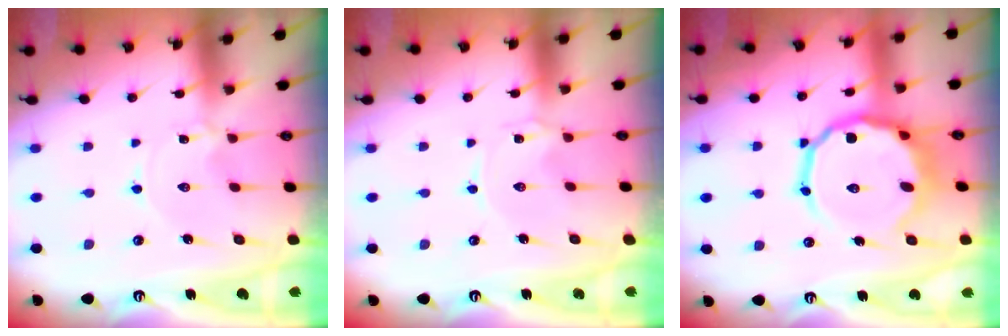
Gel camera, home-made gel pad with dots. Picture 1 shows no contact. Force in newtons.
{"total": 0.0}
{"total": 16.1, "press": 15.9, "slide": 3.0}